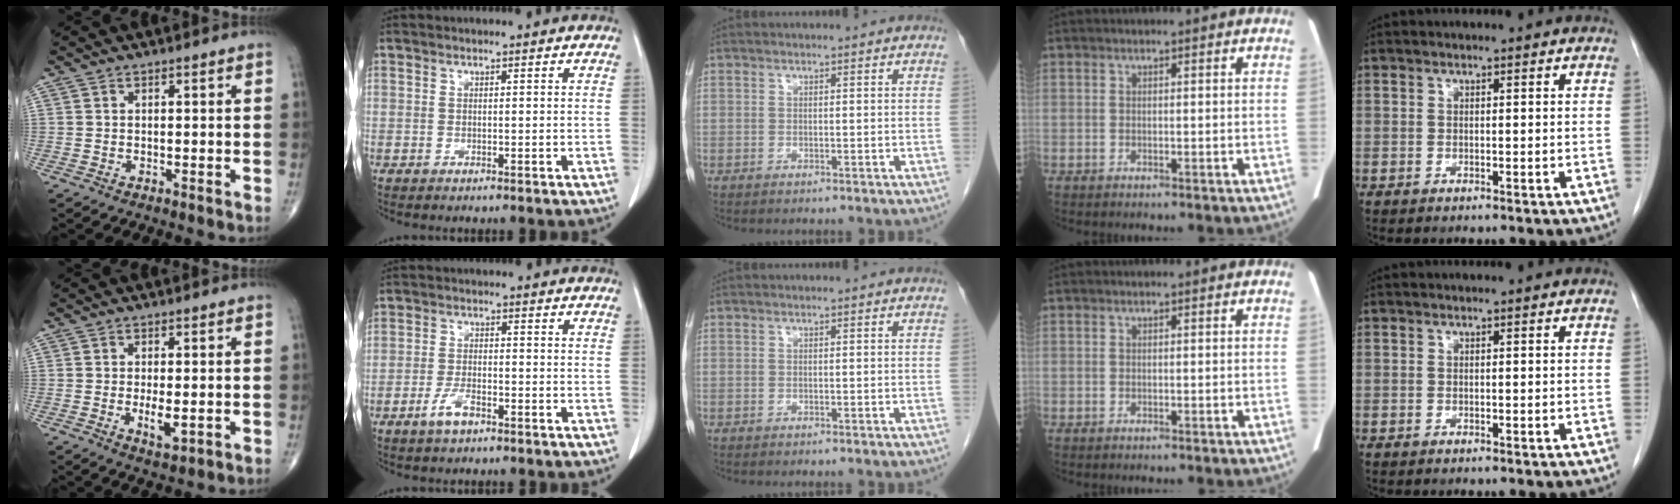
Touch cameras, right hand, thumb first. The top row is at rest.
{"thumb": {"total": 4.0, "force": [-0.8, 1.5, 3.6], "torque": [-0.061, -0.008, -0.012]}, "index": {"total": 3.7, "force": [-2.4, 1.2, 2.6], "torque": [-0.054, 0.003, -0.043]}}